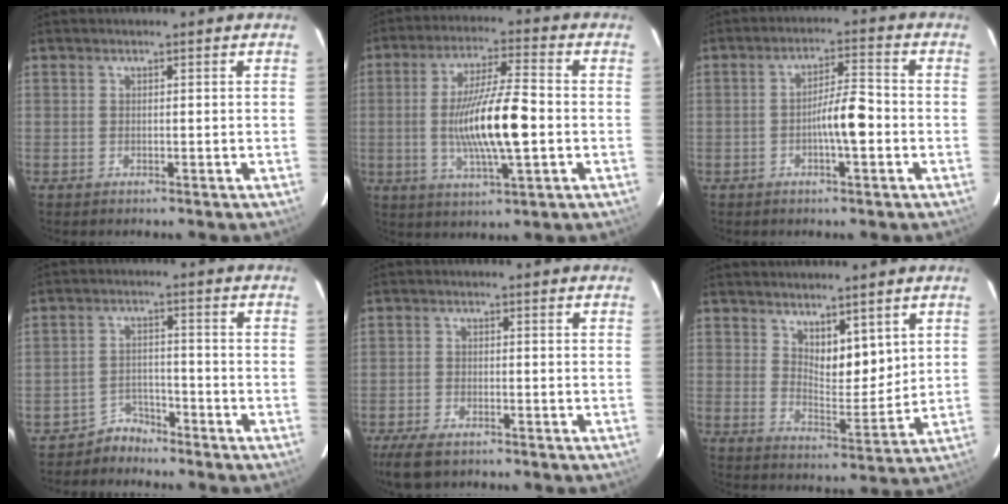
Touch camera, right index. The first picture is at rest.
{"total": 13.9, "force": [-1.7, 2.1, 13.6], "torque": [-0.259, 0.000, -0.026]}
{"total": 6.7, "force": [-1.6, 1.4, 6.4], "torque": [-0.116, 0.015, -0.027]}
{"total": 3.7, "force": [-3.4, 1.5, -0.3], "torque": [0.008, 0.002, -0.060]}
{"total": 6.7, "force": [-4.8, 2.9, 3.7], "torque": [-0.074, -0.011, -0.083]}
{"total": 7.3, "force": [3.6, 3.3, 5.4], "torque": [-0.093, -0.009, 0.073]}